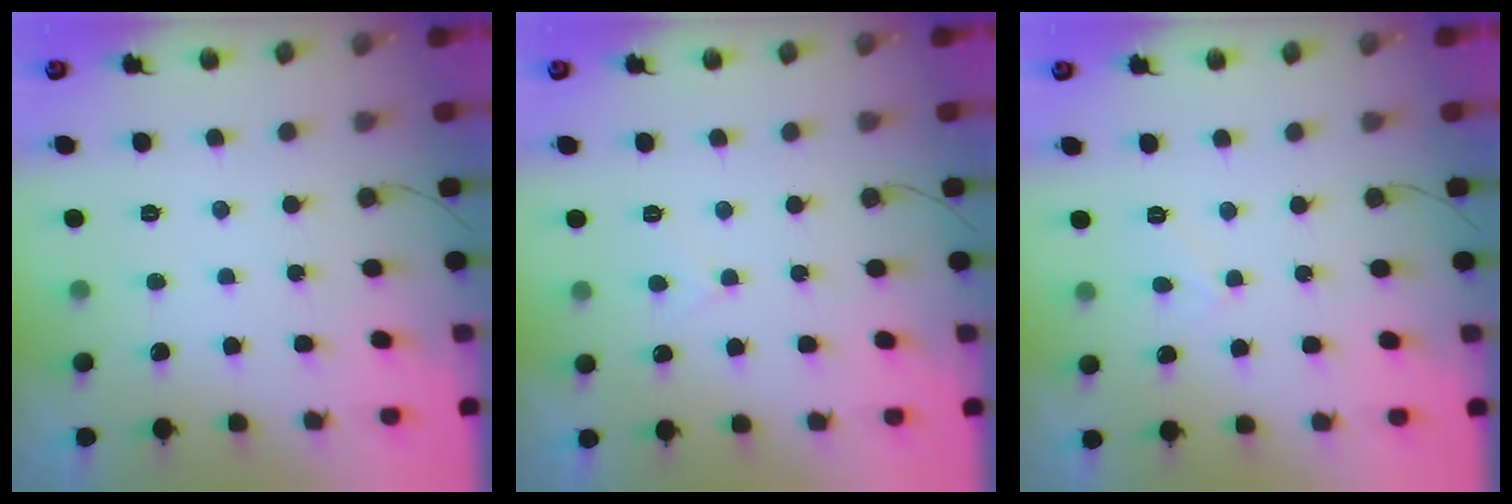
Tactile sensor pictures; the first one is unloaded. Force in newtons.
{"total": 2.7, "press": 2.7, "slide": 0.3}
{"total": 2.8, "press": 2.8, "slide": 0.3}